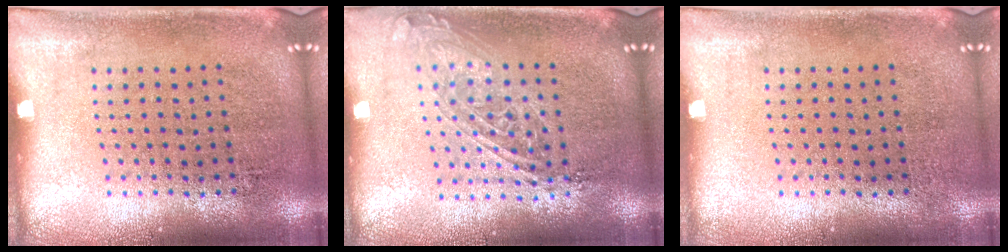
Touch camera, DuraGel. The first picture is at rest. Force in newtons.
{"total": 1.6, "press": 1.3, "slide": 0.8}
{"total": 0.0}